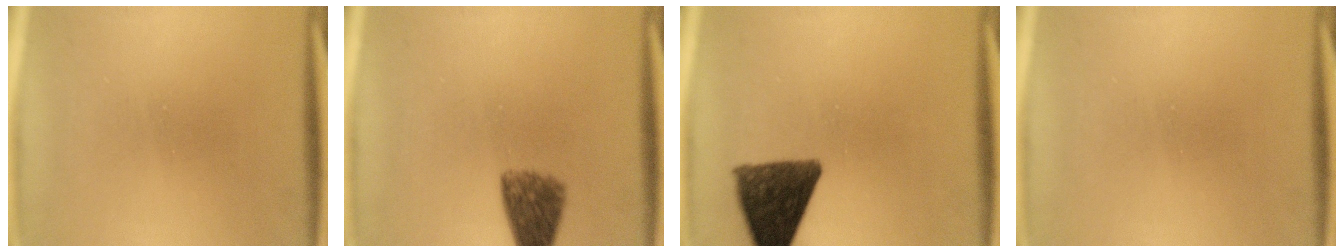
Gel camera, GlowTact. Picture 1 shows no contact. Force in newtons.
{"total": 6.2}
{"total": 10.8}
{"total": 0.0}